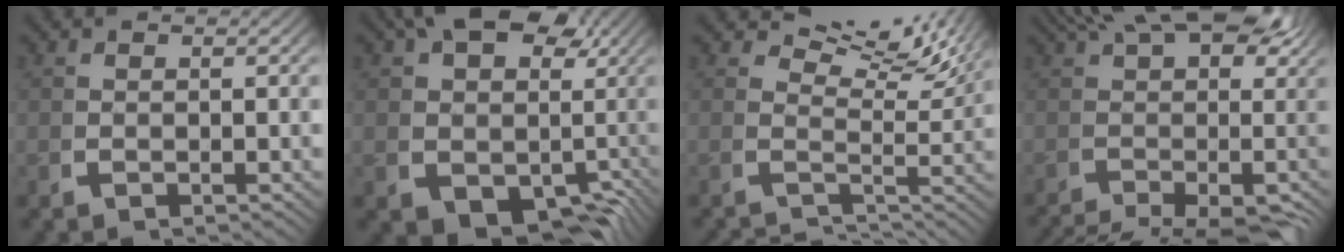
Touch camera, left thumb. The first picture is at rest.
{"total": 16.3, "force": [-0.7, 12.3, 10.7], "torque": [-0.183, -0.061, 0.014]}
{"total": 4.5, "force": [0.6, 2.6, 3.6], "torque": [-0.018, -0.001, 0.009]}
{"total": 14.7, "force": [-1.2, 8.6, 11.8], "torque": [-0.151, -0.029, -0.009]}